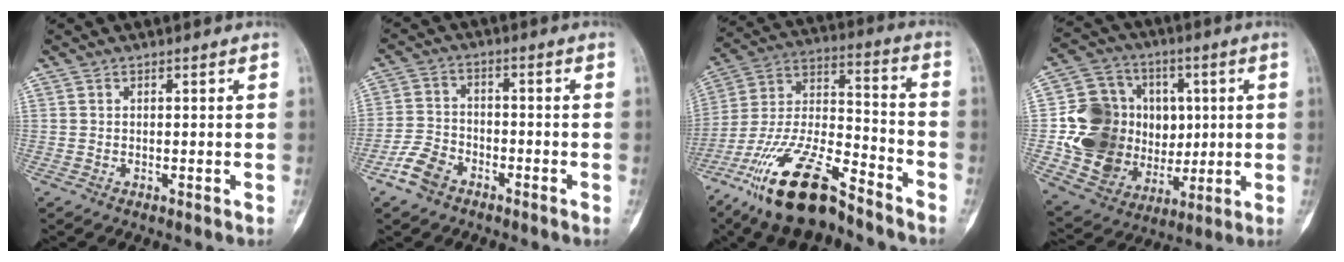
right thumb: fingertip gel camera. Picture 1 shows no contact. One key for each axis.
{"total": 6.5, "fx": -4.2, "fy": 4.0, "fz": 3.0, "tx": -0.057, "ty": 0.023, "tz": -0.084}
{"total": 20.5, "fx": -14.4, "fy": 6.2, "fz": 13.2, "tx": -0.272, "ty": 0.063, "tz": -0.267}
{"total": 20.6, "fx": 0.5, "fy": 16.9, "fz": 11.8, "tx": -0.158, "ty": 0.018, "tz": 0.033}